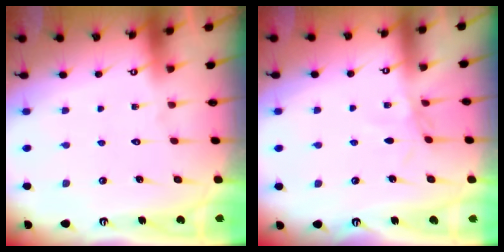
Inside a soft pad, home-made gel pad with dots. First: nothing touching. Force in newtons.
{"total": 2.2, "press": 2.1, "slide": 0.5}